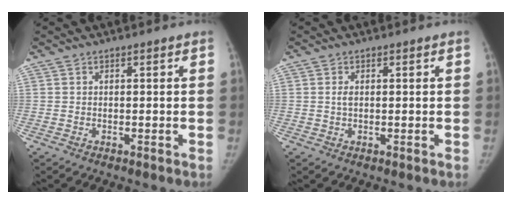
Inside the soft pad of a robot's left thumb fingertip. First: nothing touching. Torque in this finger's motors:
{"motor_torque": [-0.22, -0.22, -0.10, 0.09, 0.01]}